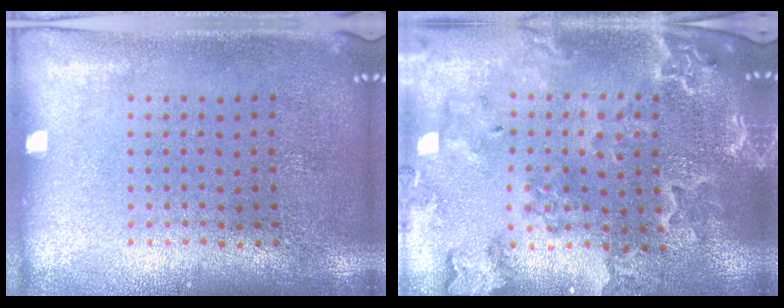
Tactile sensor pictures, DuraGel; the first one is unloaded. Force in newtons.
{"total": 2.0, "press": 2.0, "slide": 0.2}